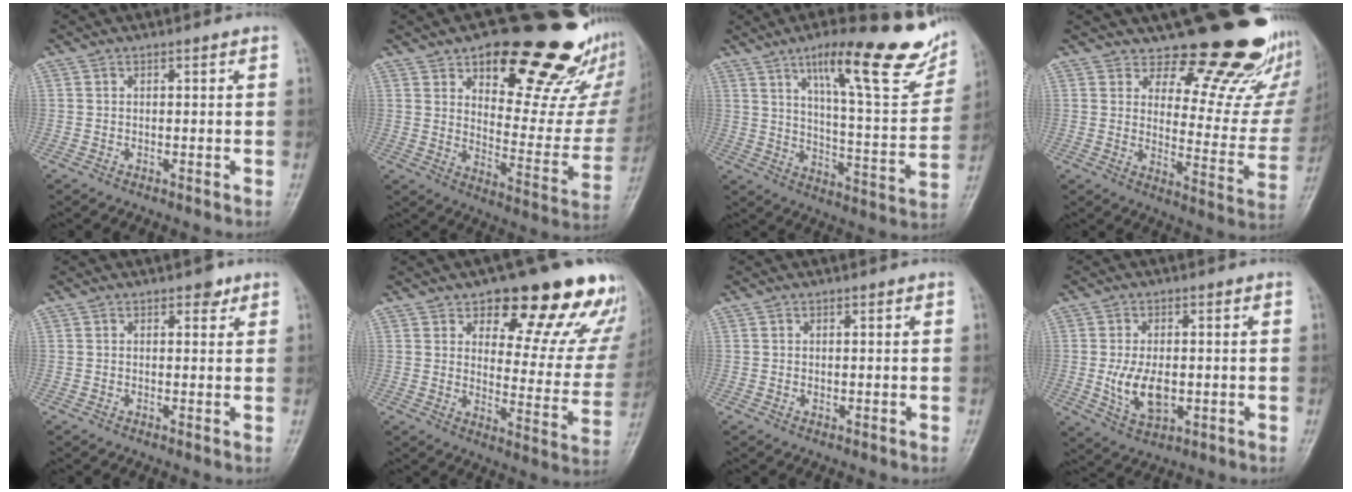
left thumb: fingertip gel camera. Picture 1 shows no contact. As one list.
[{"total": 27.3, "force": [17.1, 11.1, 18.2], "torque": [-0.192, -0.084, 0.240]}, {"total": 23.0, "force": [13.8, 5.4, 17.6], "torque": [-0.214, -0.050, 0.207]}, {"total": 18.8, "force": [15.4, 7.0, 8.1], "torque": [-0.042, -0.135, 0.189]}, {"total": 2.3, "force": [1.5, 1.3, 1.2], "torque": [-0.002, -0.006, 0.017]}, {"total": 20.3, "force": [13.6, 8.0, 12.7], "torque": [-0.105, -0.078, 0.173]}, {"total": 0.8, "force": [0.3, 0.6, 0.4], "torque": [-0.003, -0.001, 0.004]}, {"total": 8.0, "force": [-0.8, 4.7, 6.4], "torque": [-0.109, -0.012, -0.007]}]